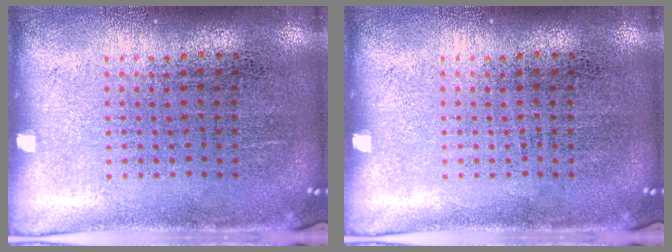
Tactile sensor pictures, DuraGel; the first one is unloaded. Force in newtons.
{"total": 0.0}